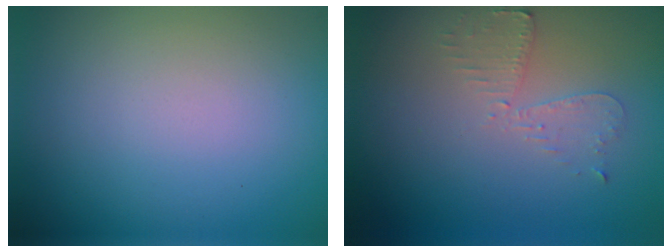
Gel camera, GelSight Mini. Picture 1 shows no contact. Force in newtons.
{"total": 2.2, "press": 2.2, "slide": 0.5}